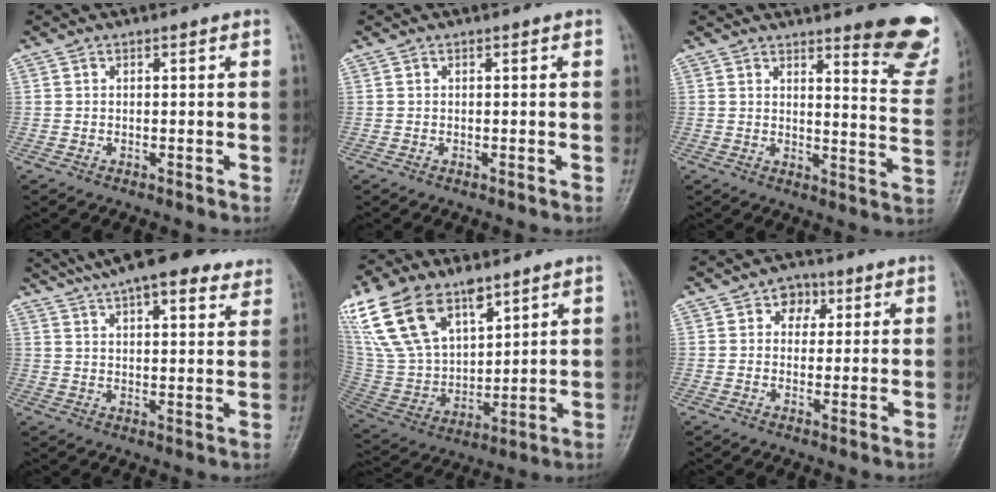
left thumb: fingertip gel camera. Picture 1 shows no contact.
{"total": 0.0}
{"total": 13.1, "force": [9.6, 2.8, 8.5], "torque": [-0.066, -0.075, 0.109]}
{"total": 20.4, "force": [16.0, 5.7, 11.3], "torque": [-0.156, -0.016, 0.219]}
{"total": 20.4, "force": [12.1, 10.9, 12.3], "torque": [-0.230, -0.029, 0.244]}
{"total": 4.4, "force": [1.7, 3.5, 2.0], "torque": [0.003, 0.000, 0.019]}